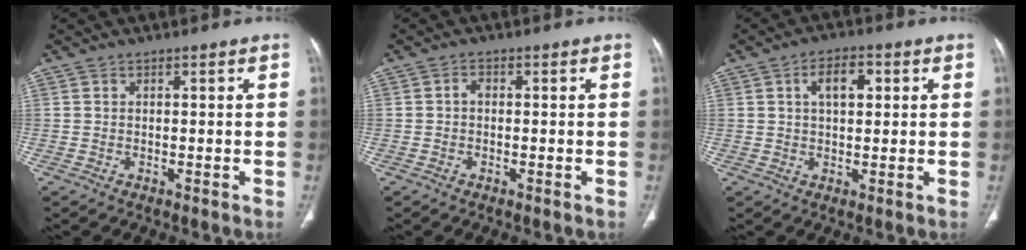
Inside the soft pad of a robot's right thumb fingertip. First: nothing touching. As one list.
[{"total": 1.3, "force": [-0.1, 0.9, 0.9], "torque": [-0.012, 0.004, -0.006]}, {"total": 5.8, "force": [1.7, 3.2, 4.6], "torque": [-0.066, 0.006, 0.026]}]